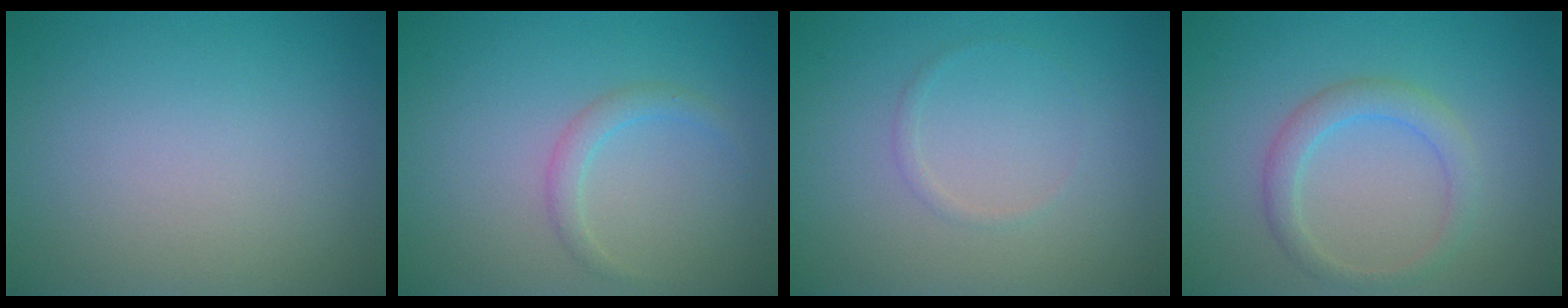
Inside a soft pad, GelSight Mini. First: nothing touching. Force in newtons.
{"total": 1.4, "press": 1.4, "slide": 0.1}
{"total": 0.6, "press": 0.6, "slide": 0.1}
{"total": 2.5, "press": 2.5, "slide": 0.1}